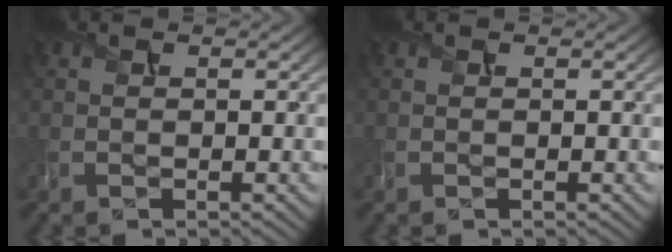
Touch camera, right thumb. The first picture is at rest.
{"total": 0.0}